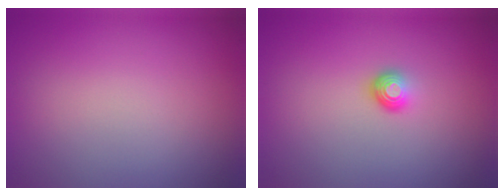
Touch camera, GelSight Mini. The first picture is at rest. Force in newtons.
{"total": 1.4, "press": 1.0, "slide": 1.0}